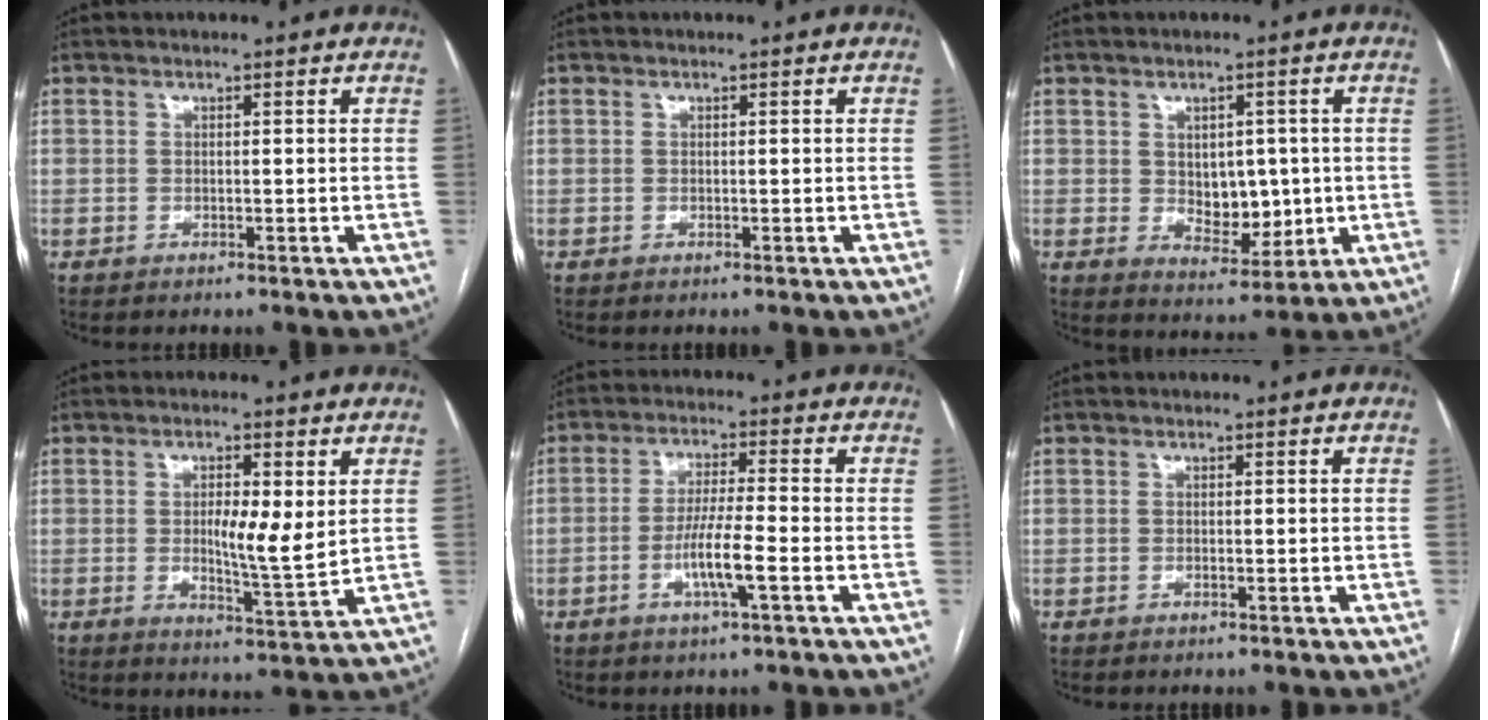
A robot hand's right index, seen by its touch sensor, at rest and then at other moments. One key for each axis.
{"total": 0.0}
{"total": 6.8, "fx": 0.2, "fy": 4.3, "fz": 5.3, "tx": -0.073, "ty": -0.001, "tz": 0.020}
{"total": 6.8, "fx": 1.0, "fy": 1.2, "fz": 6.7, "tx": -0.109, "ty": -0.009, "tz": 0.018}
{"total": 5.7, "fx": -2.0, "fy": 0.1, "fz": 5.3, "tx": -0.101, "ty": -0.007, "tz": -0.037}
{"total": 0.0}